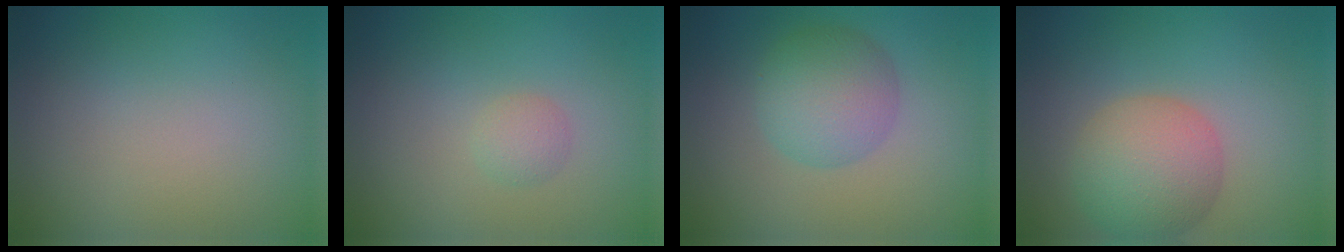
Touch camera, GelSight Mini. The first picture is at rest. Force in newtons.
{"total": 1.2, "press": 1.2, "slide": 0.1}
{"total": 5.0, "press": 5.0, "slide": 0.1}
{"total": 6.2, "press": 6.2, "slide": 0.3}